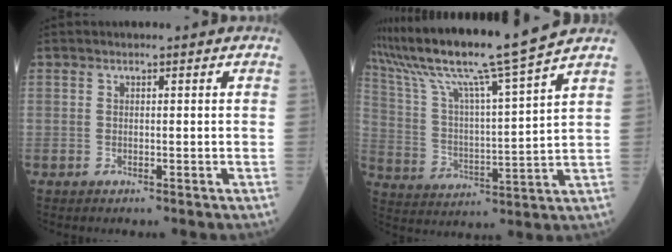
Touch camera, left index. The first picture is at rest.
{"total": 17.1, "force": [14.2, -2.9, 9.0], "torque": [-0.172, -0.022, 0.240]}